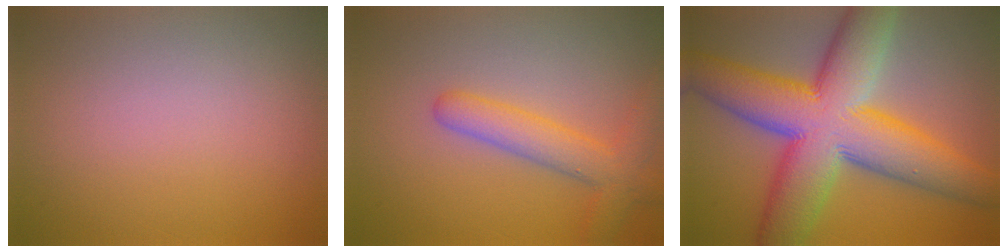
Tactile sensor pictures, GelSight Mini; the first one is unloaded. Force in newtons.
{"total": 4.0, "press": 4.0, "slide": 0.2}
{"total": 14.3, "press": 14.2, "slide": 0.5}